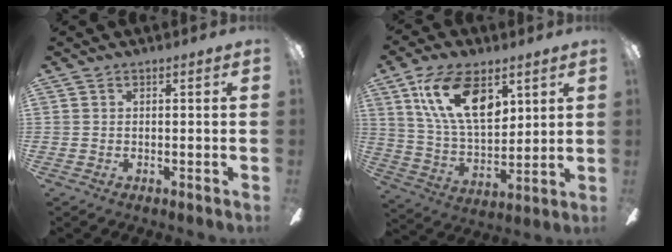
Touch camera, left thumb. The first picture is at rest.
{"total": 18.0, "force": [9.0, 9.3, 12.5], "torque": [-0.243, -0.015, 0.160]}